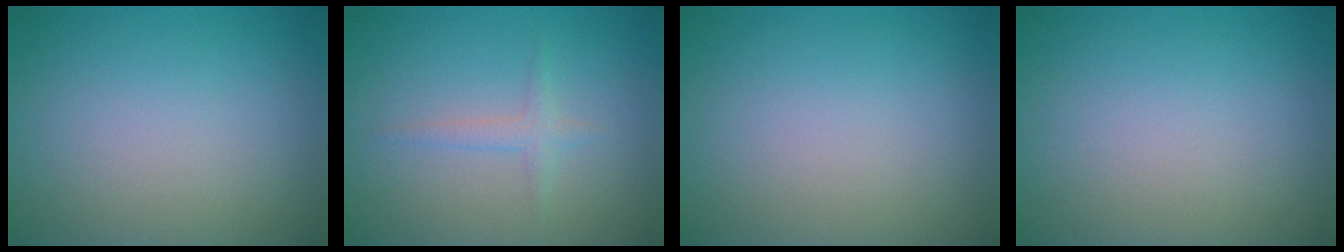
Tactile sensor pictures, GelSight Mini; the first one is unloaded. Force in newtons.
{"total": 1.3, "press": 1.3, "slide": 0.1}
{"total": 0.0}
{"total": 0.0}